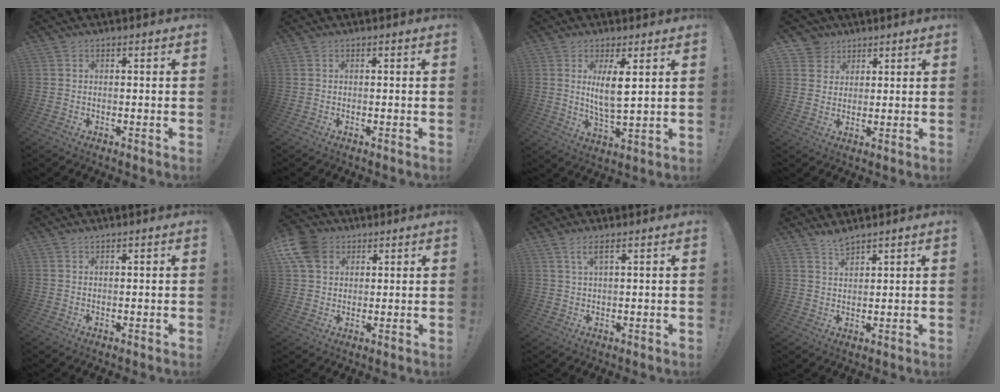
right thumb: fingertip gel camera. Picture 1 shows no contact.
{"total": 0.0}
{"total": 8.3, "force": [3.0, 2.3, 7.4], "torque": [-0.129, -0.022, 0.046]}
{"total": 5.4, "force": [3.4, 4.1, 0.3], "torque": [-0.005, -0.022, 0.067]}
{"total": 1.0, "force": [0.9, -0.2, 0.3], "torque": [0.002, -0.005, 0.016]}
{"total": 10.1, "force": [4.7, 7.7, 4.6], "torque": [-0.094, -0.021, 0.093]}
{"total": 3.4, "force": [2.0, 0.3, 2.7], "torque": [-0.058, -0.004, 0.035]}
{"total": 3.8, "force": [3.6, 0.5, 1.3], "torque": [-0.014, -0.027, 0.062]}